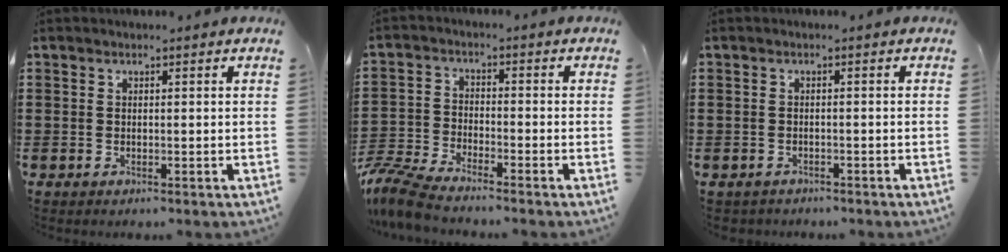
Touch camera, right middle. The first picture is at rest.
{"total": 7.1, "force": [-6.7, 0.8, 2.3], "torque": [-0.071, -0.004, -0.138]}
{"total": 1.3, "force": [-1.2, 0.4, -0.2], "torque": [0.000, 0.002, -0.028]}